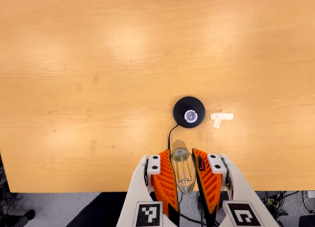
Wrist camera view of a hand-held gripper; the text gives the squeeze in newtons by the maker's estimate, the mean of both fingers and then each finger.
{"total": 21.6, "left": 22.8, "right": 20.5}